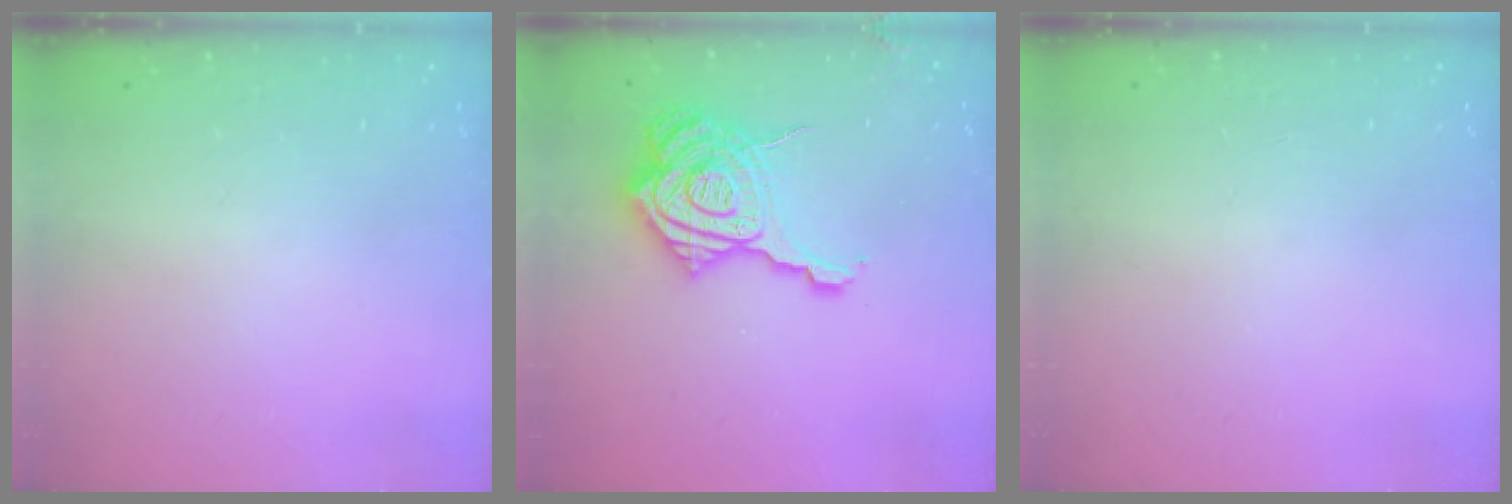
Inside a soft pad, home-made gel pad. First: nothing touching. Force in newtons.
{"total": 23.7, "press": 23.6, "slide": 2.4}
{"total": 0.0}